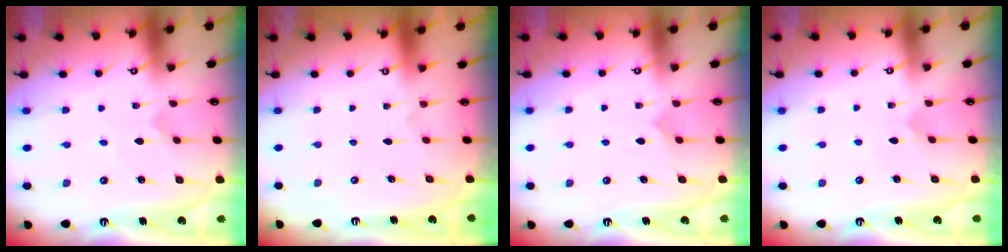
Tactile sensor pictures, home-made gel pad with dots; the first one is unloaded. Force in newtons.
{"total": 0.0}
{"total": 2.8, "press": 2.7, "slide": 0.2}
{"total": 2.3, "press": 2.3, "slide": 0.2}